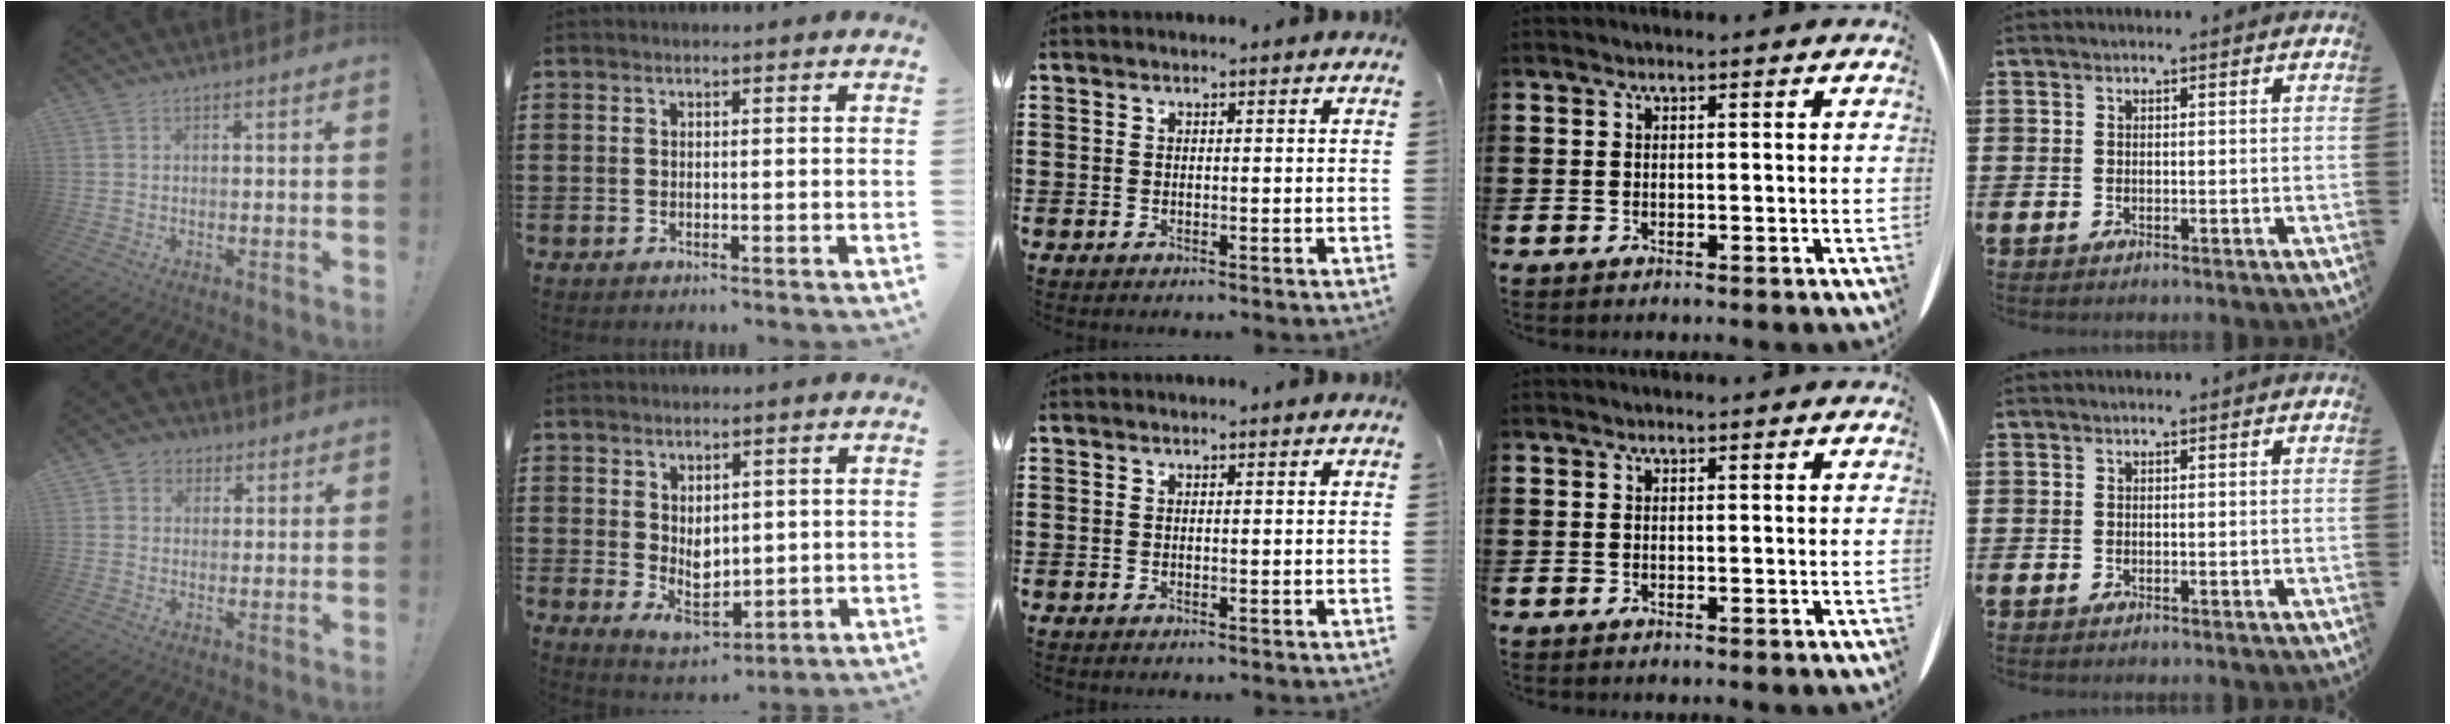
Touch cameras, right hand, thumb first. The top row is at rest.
{"thumb": {"total": 4.0, "force": [0.9, 3.7, 1.1], "torque": [-0.016, 0.001, 0.017]}, "index": {"total": 3.9, "force": [0.6, 3.0, 2.4], "torque": [-0.037, -0.002, 0.010]}}